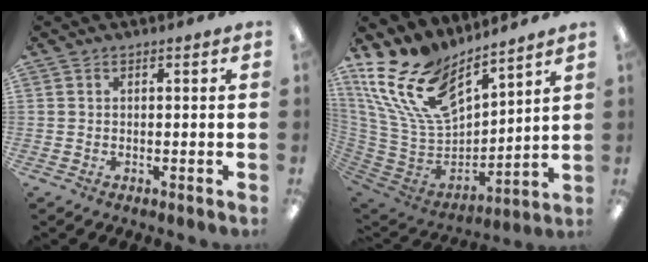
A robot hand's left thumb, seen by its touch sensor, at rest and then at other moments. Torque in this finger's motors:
{"motor_torque": [0.81, 0.46, 1.32, -1.45, 0.55]}